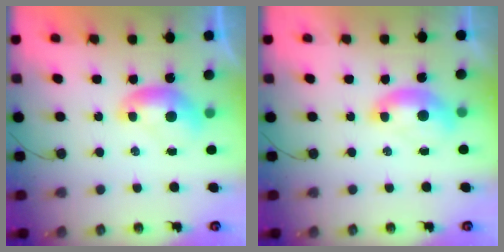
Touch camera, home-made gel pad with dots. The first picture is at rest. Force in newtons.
{"total": 1.6, "press": 1.5, "slide": 0.6}